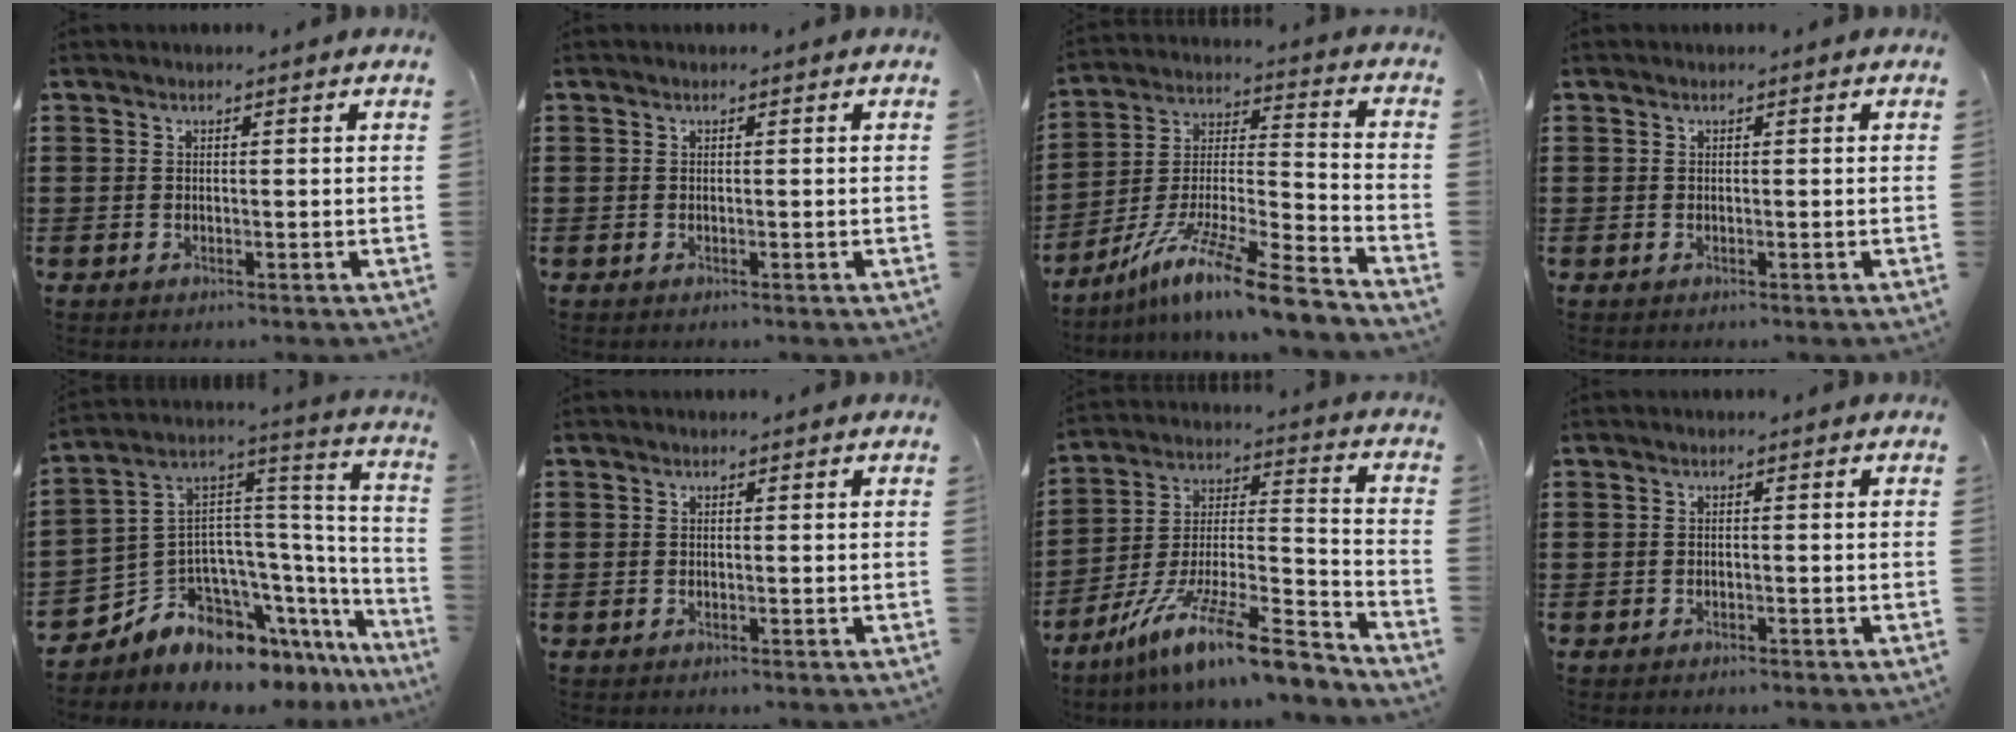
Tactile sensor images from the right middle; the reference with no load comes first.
{"total": 0.0}
{"total": 12.5, "force": [-10.2, 0.0, 7.3], "torque": [-0.124, 0.012, -0.194]}
{"total": 0.0}
{"total": 8.7, "force": [-7.2, 4.1, 2.6], "torque": [-0.081, -0.009, -0.147]}
{"total": 0.0}
{"total": 14.2, "force": [-11.3, 1.3, 8.6], "torque": [-0.151, 0.023, -0.209]}
{"total": 0.6, "force": [-0.5, 0.2, 0.1], "torque": [-0.004, 0.000, -0.011]}